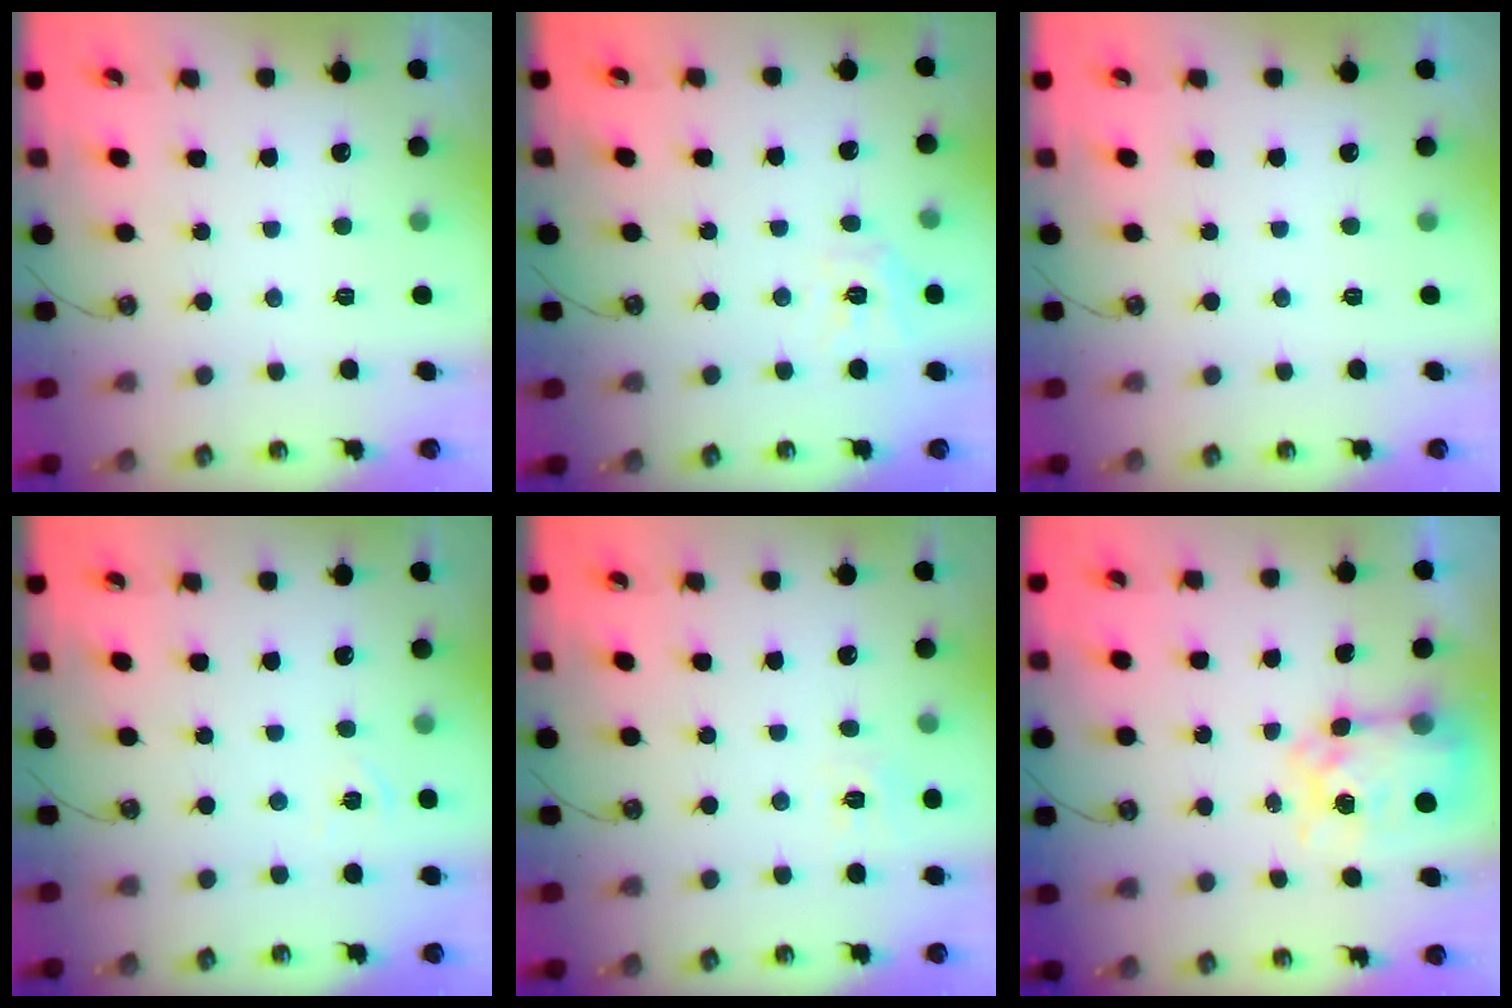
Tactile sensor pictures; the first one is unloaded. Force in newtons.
{"total": 8.4, "press": 8.3, "slide": 0.9}
{"total": 0.0}
{"total": 3.7, "press": 3.7, "slide": 0.6}
{"total": 5.9, "press": 5.9, "slide": 0.7}
{"total": 9.7, "press": 9.7, "slide": 0.9}